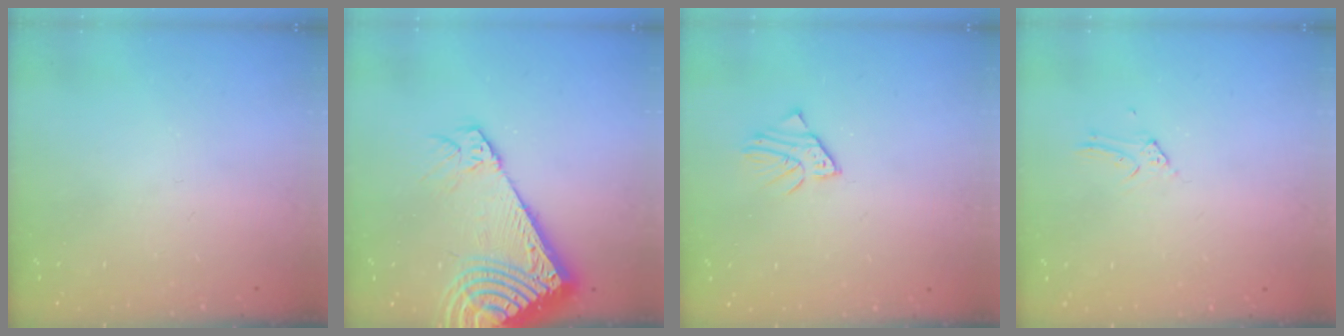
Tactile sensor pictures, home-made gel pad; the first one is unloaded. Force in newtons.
{"total": 15.2, "press": 15.0, "slide": 2.4}
{"total": 2.8, "press": 2.8, "slide": 0.3}
{"total": 3.0, "press": 3.0, "slide": 0.3}